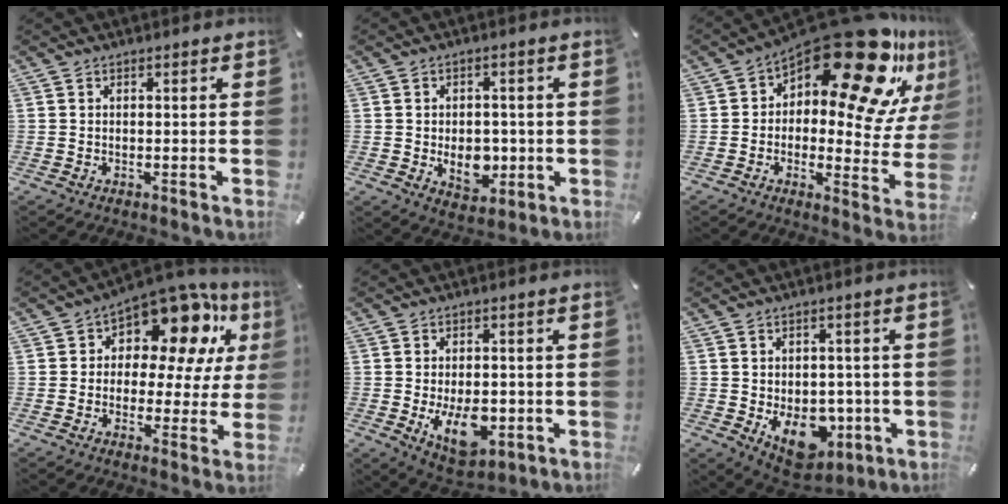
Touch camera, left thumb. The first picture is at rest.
{"total": 7.8, "force": [-1.1, 5.9, 5.0], "torque": [-0.067, -0.001, -0.019]}
{"total": 23.2, "force": [15.0, 9.1, 15.2], "torque": [-0.203, -0.124, 0.246]}
{"total": 14.4, "force": [8.5, 7.7, 8.9], "torque": [-0.133, -0.069, 0.144]}
{"total": 11.2, "force": [-2.4, 6.8, 8.6], "torque": [-0.126, -0.011, -0.037]}
{"total": 13.1, "force": [-3.6, 9.5, 8.2], "torque": [-0.098, -0.002, -0.055]}